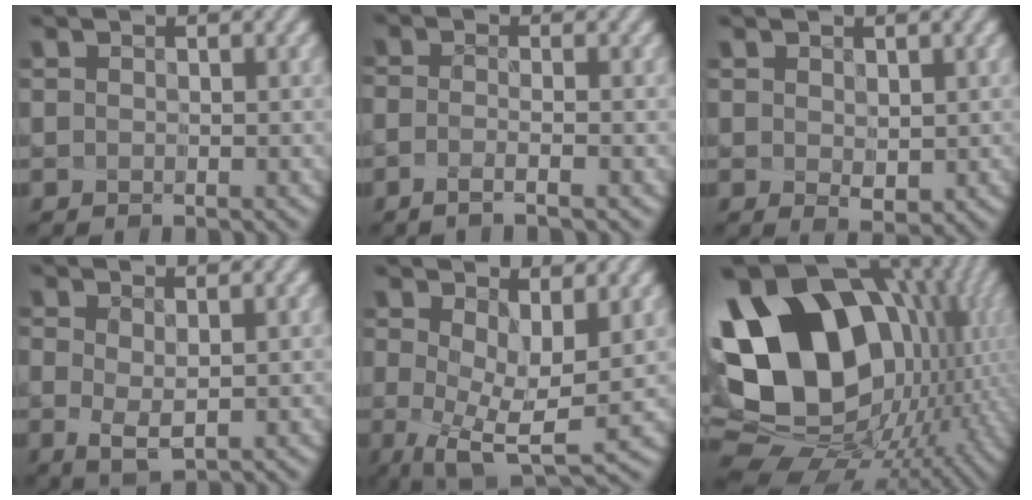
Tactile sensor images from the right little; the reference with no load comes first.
{"total": 2.1, "force": [-1.7, -1.2, 0.3], "torque": [0.001, -0.025, -0.020]}
{"total": 1.9, "force": [0.0, 1.1, 1.5], "torque": [-0.028, -0.018, 0.019]}
{"total": 2.0, "force": [-1.0, 0.4, 1.7], "torque": [-0.030, -0.018, 0.000]}
{"total": 6.9, "force": [-0.2, 2.6, 6.4], "torque": [-0.127, -0.025, 0.013]}
{"total": 19.5, "force": [2.2, 14.1, 13.2], "torque": [-0.248, -0.006, 0.068]}